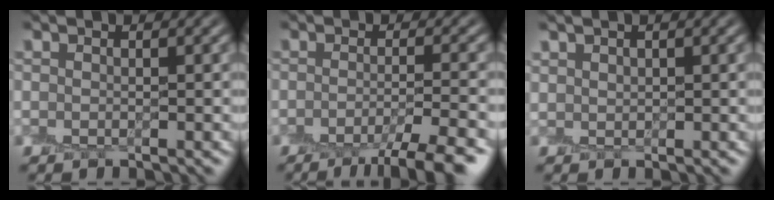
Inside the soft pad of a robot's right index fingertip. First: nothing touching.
{"total": 5.6, "force": [-3.7, 0.8, 4.1], "torque": [-0.054, -0.007, -0.055]}
{"total": 0.9, "force": [0.7, 0.4, -0.2], "torque": [0.008, -0.001, 0.018]}